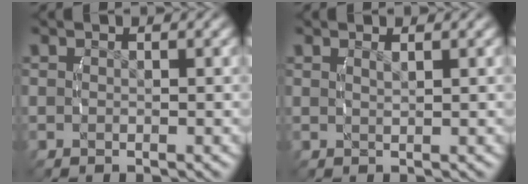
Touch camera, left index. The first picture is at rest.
{"total": 1.0, "force": [0.5, -0.7, 0.4], "torque": [-0.007, -0.006, 0.016]}